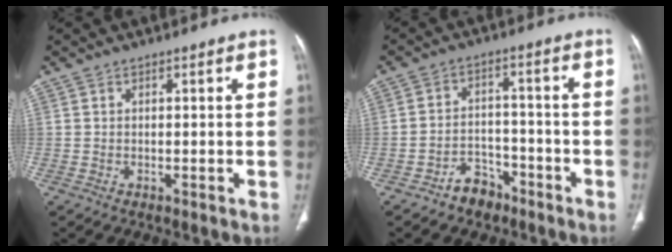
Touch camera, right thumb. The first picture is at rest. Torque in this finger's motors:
{"motor_torque": [-0.22, 0.16, -0.13, 0.01, 0.09]}